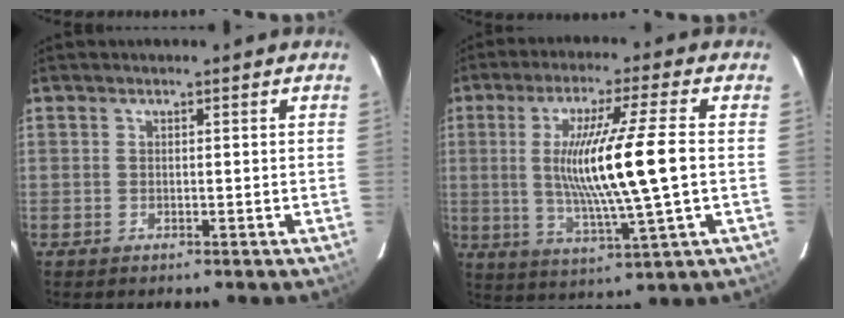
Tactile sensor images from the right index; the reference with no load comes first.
{"total": 14.9, "force": [0.1, -0.3, 14.9], "torque": [-0.266, -0.018, 0.013]}